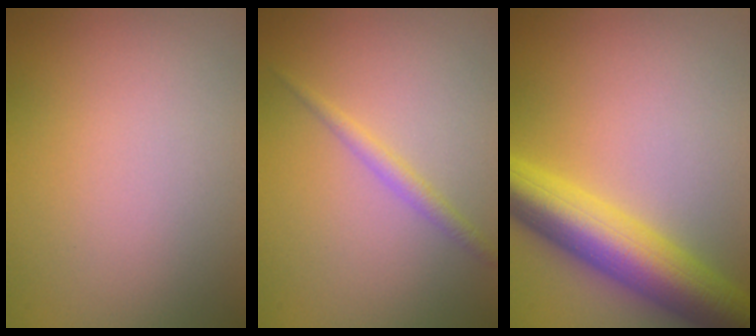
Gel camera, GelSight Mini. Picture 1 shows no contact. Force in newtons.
{"total": 1.3, "press": 1.3, "slide": 0.0}
{"total": 8.5, "press": 8.5, "slide": 0.2}